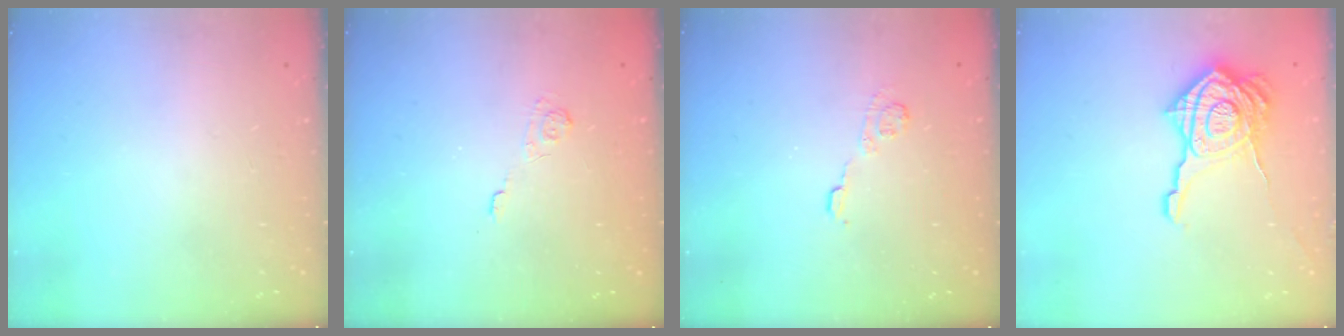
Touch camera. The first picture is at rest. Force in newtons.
{"total": 2.0, "press": 1.4, "slide": 1.4}
{"total": 6.5, "press": 6.4, "slide": 1.2}
{"total": 19.5, "press": 19.5, "slide": 1.3}